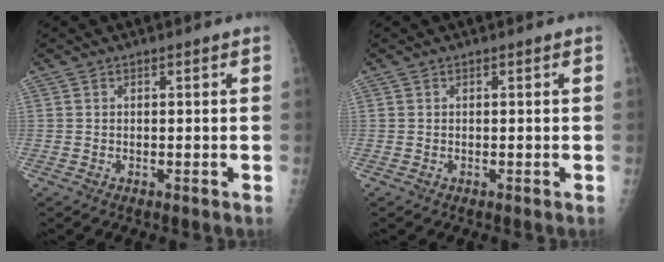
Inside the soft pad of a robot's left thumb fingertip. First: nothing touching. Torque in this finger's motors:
{"motor_torque": [0.01, 0.01, -0.02, -0.04, 0.00]}